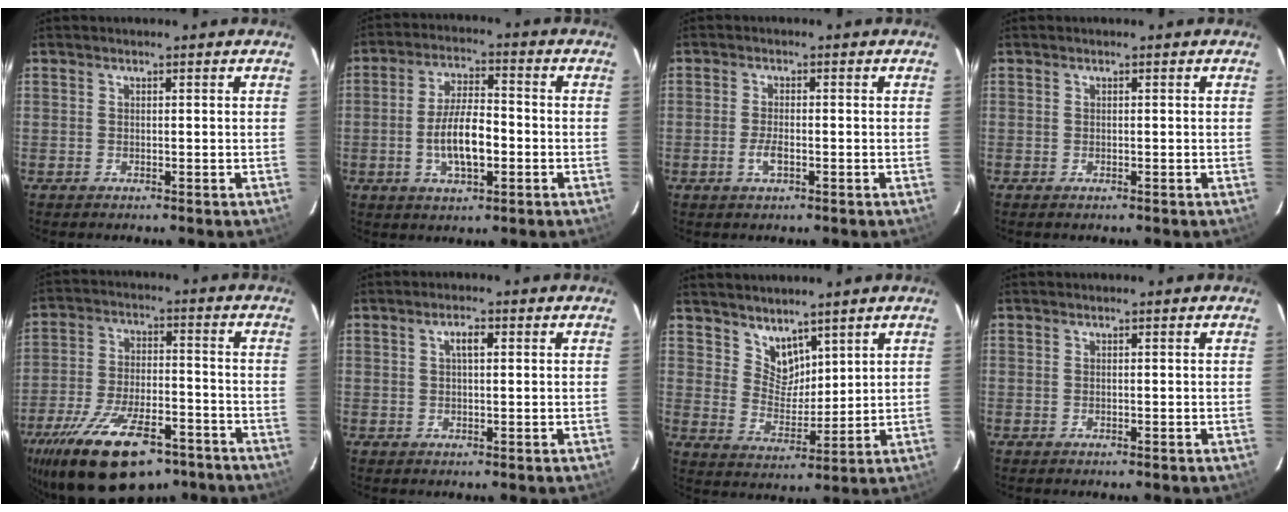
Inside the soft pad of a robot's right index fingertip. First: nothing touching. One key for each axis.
{"total": 9.2, "fx": -2.3, "fy": 3.5, "fz": 8.2, "tx": -0.159, "ty": 0.001, "tz": -0.036}
{"total": 2.9, "fx": -1.1, "fy": 1.0, "fz": 2.4, "tx": -0.052, "ty": -0.002, "tz": -0.022}
{"total": 0.0}
{"total": 22.6, "fx": -15.0, "fy": 9.7, "fz": 13.8, "tx": -0.273, "ty": -0.030, "tz": -0.233}
{"total": 2.3, "fx": 0.7, "fy": 0.8, "fz": 2.0, "tx": -0.037, "ty": 0.008, "tz": 0.012}
{"total": 10.4, "fx": 7.8, "fy": 5.2, "fz": 4.4, "tx": -0.082, "ty": -0.001, "tz": 0.158}
{"total": 0.0}